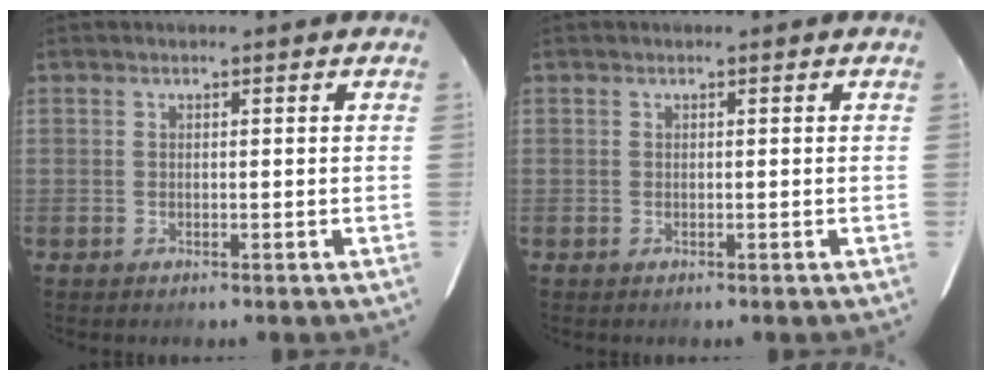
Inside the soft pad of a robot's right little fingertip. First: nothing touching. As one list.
[{"total": 0.0}]